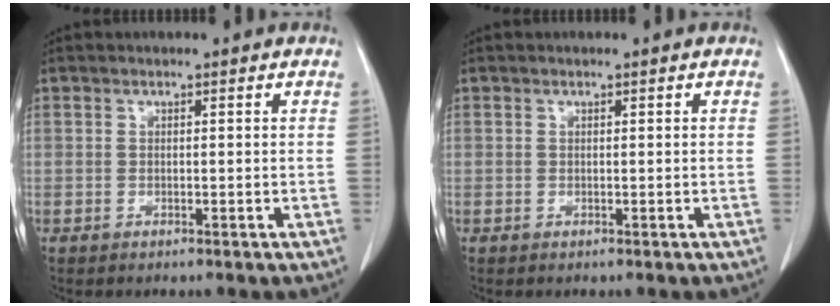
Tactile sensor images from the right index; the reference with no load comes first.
{"total": 0.0}